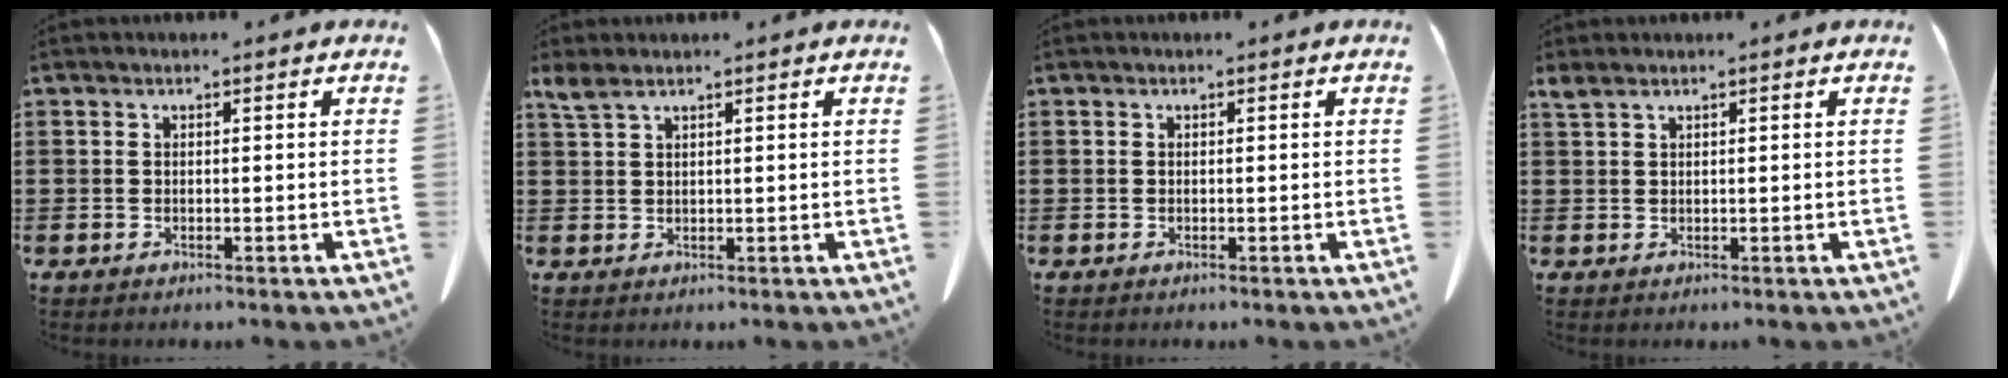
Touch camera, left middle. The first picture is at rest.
{"total": 2.2, "force": [1.6, 0.5, 1.4], "torque": [-0.033, 0.002, 0.029]}
{"total": 0.0}
{"total": 1.2, "force": [0.9, 0.2, 0.7], "torque": [-0.017, 0.001, 0.017]}